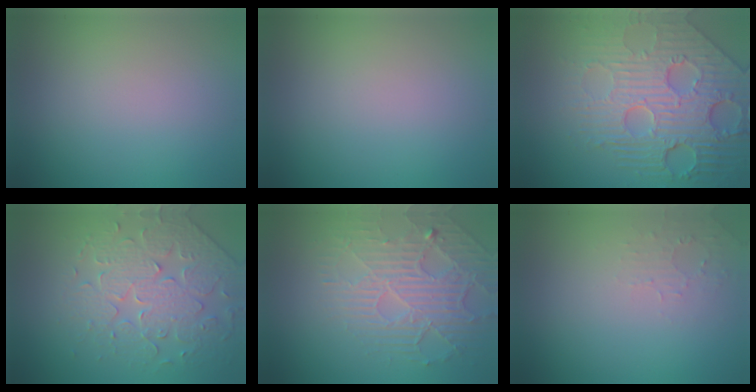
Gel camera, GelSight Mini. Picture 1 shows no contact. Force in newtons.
{"total": 0.0}
{"total": 8.6, "press": 5.9, "slide": 6.3}
{"total": 4.5, "press": 4.5, "slide": 0.4}
{"total": 4.1, "press": 3.8, "slide": 1.6}
{"total": 1.3, "press": 1.2, "slide": 0.3}